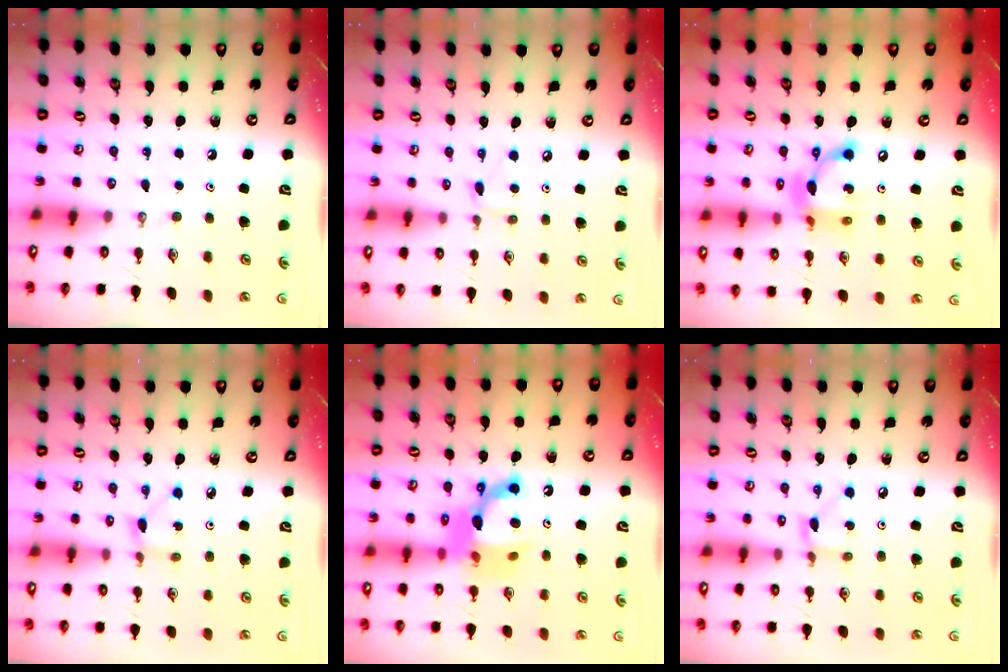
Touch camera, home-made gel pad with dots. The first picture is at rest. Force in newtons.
{"total": 4.8, "press": 4.7, "slide": 0.6}
{"total": 13.6, "press": 13.6, "slide": 0.8}
{"total": 1.9, "press": 1.9, "slide": 0.3}
{"total": 13.9, "press": 13.9, "slide": 1.2}
{"total": 2.4, "press": 2.4, "slide": 0.1}